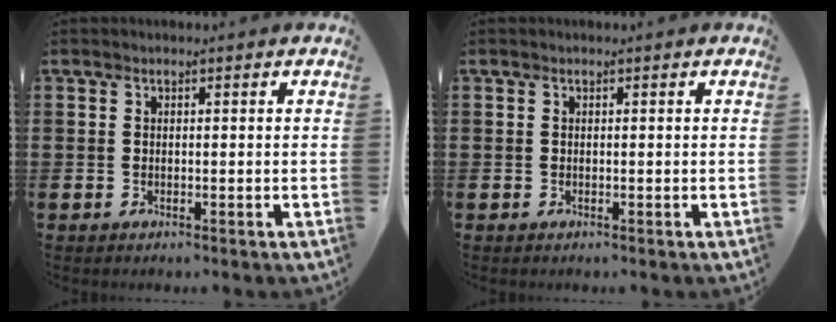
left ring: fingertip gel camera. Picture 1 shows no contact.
{"total": 0.0}